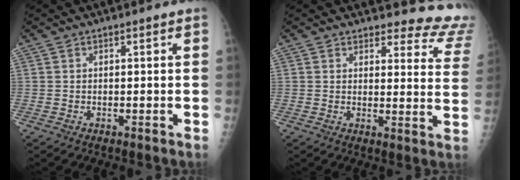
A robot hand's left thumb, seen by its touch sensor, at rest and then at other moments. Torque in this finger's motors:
{"motor_torque": [0.12, -0.09, -0.26, -0.34, -0.01]}